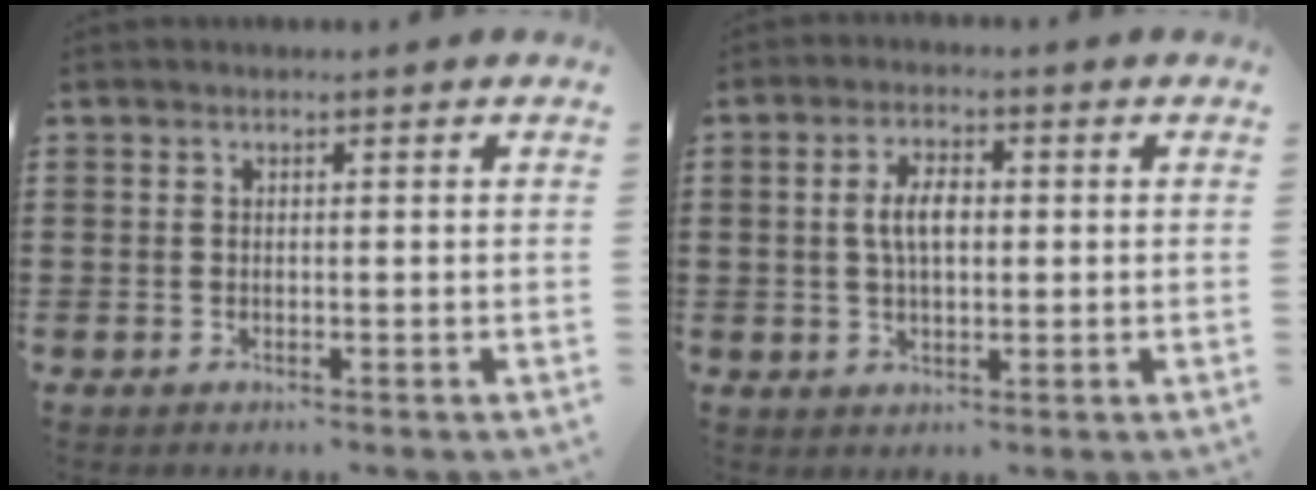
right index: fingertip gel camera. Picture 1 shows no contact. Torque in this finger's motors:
{"motor_torque": [0.21, 0.07, 0.16, 0.11]}